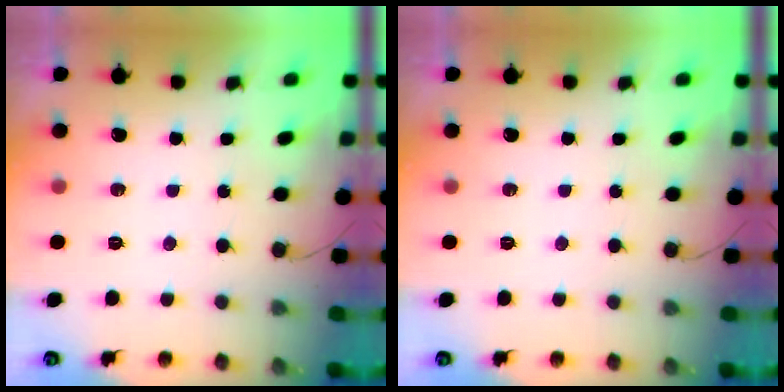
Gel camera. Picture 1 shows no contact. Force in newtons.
{"total": 0.0}